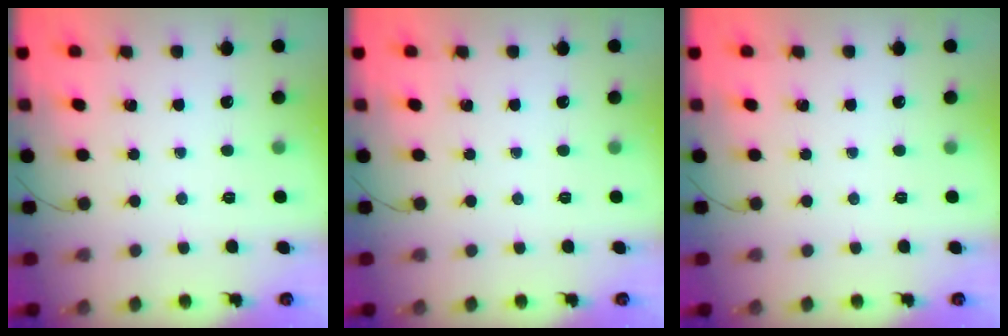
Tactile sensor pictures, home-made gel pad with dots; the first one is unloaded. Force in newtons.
{"total": 0.0}
{"total": 0.0}